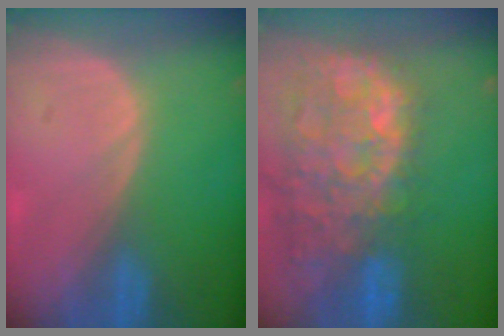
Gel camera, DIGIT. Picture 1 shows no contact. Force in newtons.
{"total": 14.9, "press": 12.0, "slide": 8.8}